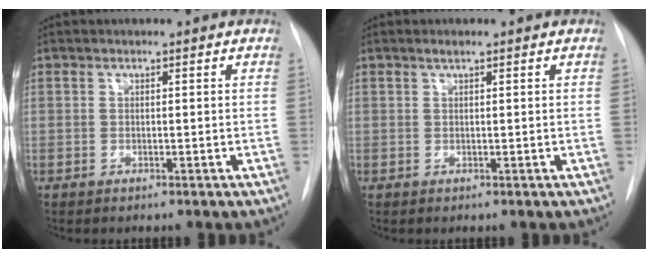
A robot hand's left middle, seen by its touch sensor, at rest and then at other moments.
{"total": 0.7, "force": [0.5, 0.0, 0.5], "torque": [-0.010, 0.002, 0.010]}